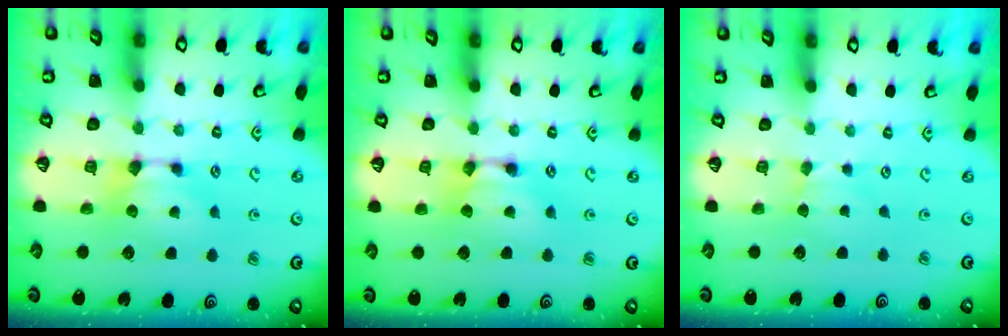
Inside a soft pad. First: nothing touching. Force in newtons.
{"total": 2.0, "press": 2.0, "slide": 0.1}
{"total": 2.7, "press": 2.6, "slide": 0.4}